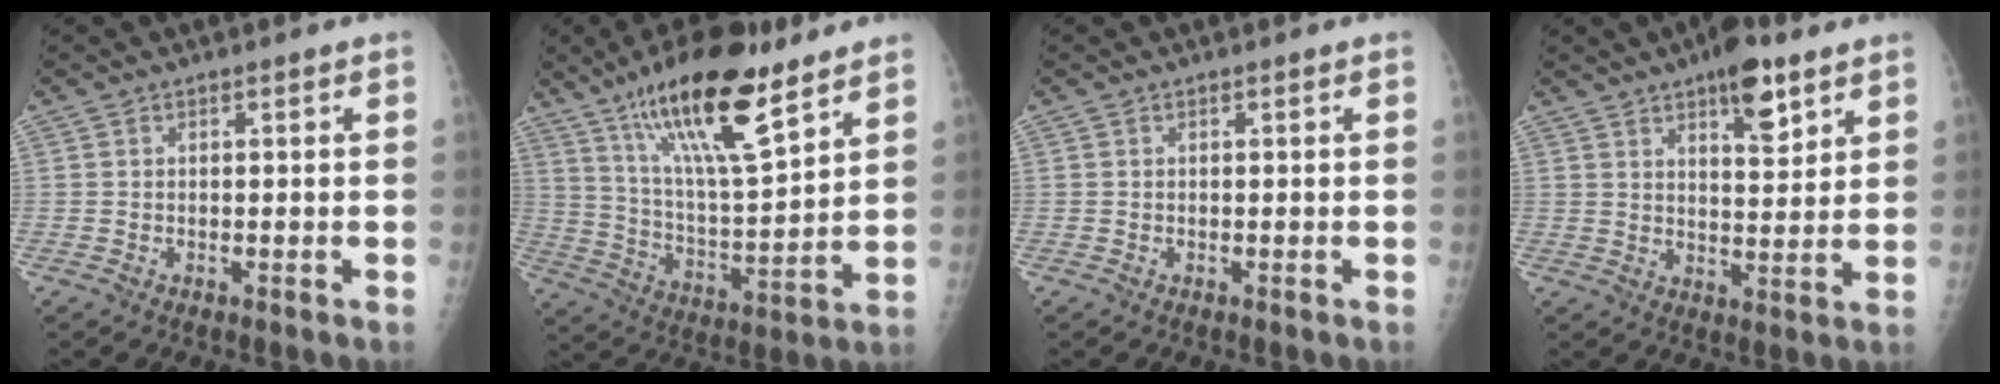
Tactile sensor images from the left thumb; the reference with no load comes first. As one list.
[{"total": 19.9, "force": [12.9, 5.1, 14.2], "torque": [-0.225, -0.060, 0.230]}, {"total": 0.0}, {"total": 9.5, "force": [5.7, 3.5, 6.7], "torque": [-0.079, -0.031, 0.084]}]